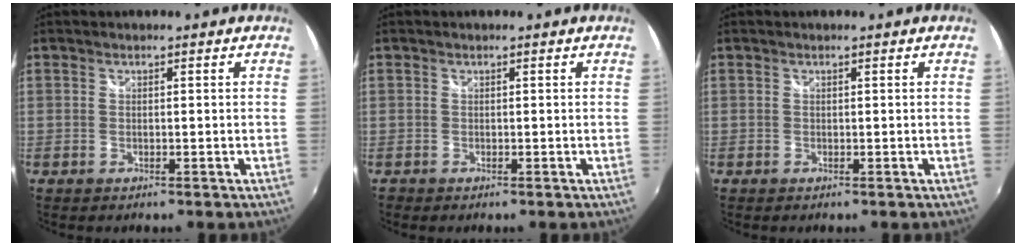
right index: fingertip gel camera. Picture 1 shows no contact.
{"total": 0.9, "force": [-0.4, 0.8, 0.0], "torque": [-0.004, 0.001, -0.007]}
{"total": 0.0}